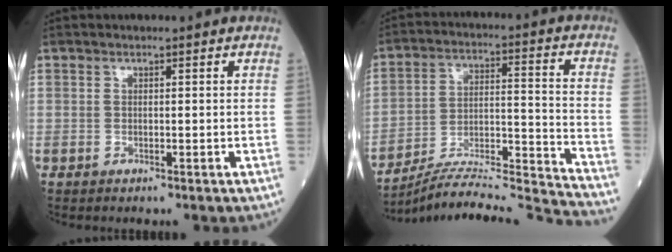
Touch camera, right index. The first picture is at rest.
{"total": 21.5, "force": [-20.6, -2.3, 5.5], "torque": [-0.081, 0.008, -0.314]}